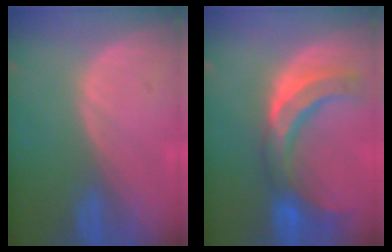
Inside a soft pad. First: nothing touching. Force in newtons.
{"total": 10.3, "press": 9.5, "slide": 4.0}